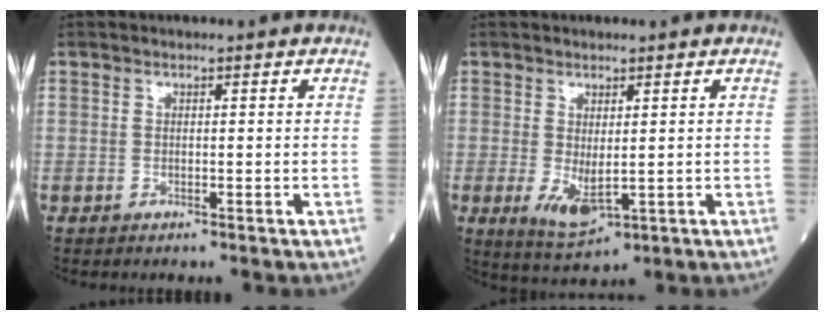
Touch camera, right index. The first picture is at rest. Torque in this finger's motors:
{"motor_torque": [0.07, -0.03, 0.07, 0.03]}